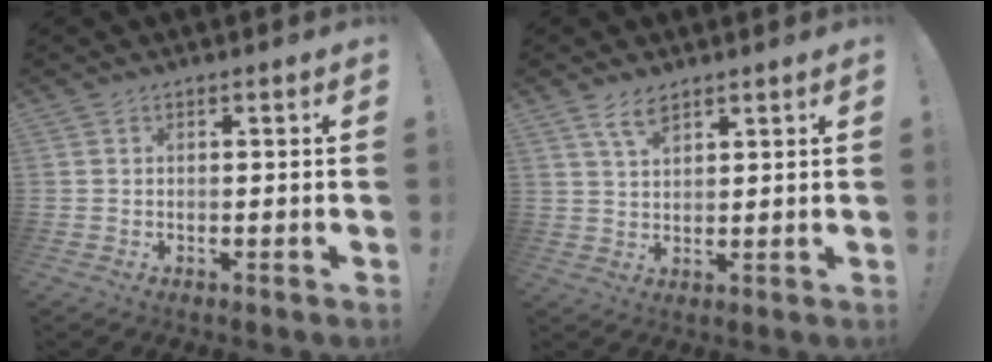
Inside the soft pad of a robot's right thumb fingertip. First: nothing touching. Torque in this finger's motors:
{"motor_torque": [-0.13, -0.04, -0.11, 0.36, 0.19]}